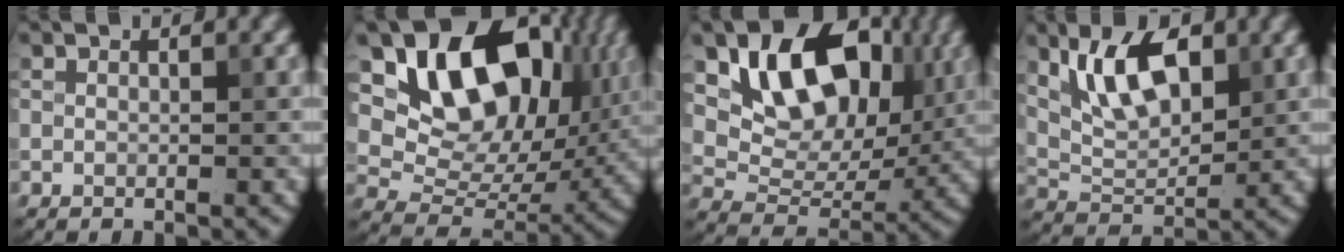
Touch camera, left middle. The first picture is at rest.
{"total": 13.4, "force": [5.5, 8.5, 8.8], "torque": [-0.135, 0.007, 0.101]}
{"total": 11.0, "force": [4.0, 7.2, 7.2], "torque": [-0.124, -0.012, 0.072]}
{"total": 6.1, "force": [2.7, 2.9, 4.7], "torque": [-0.087, -0.003, 0.049]}